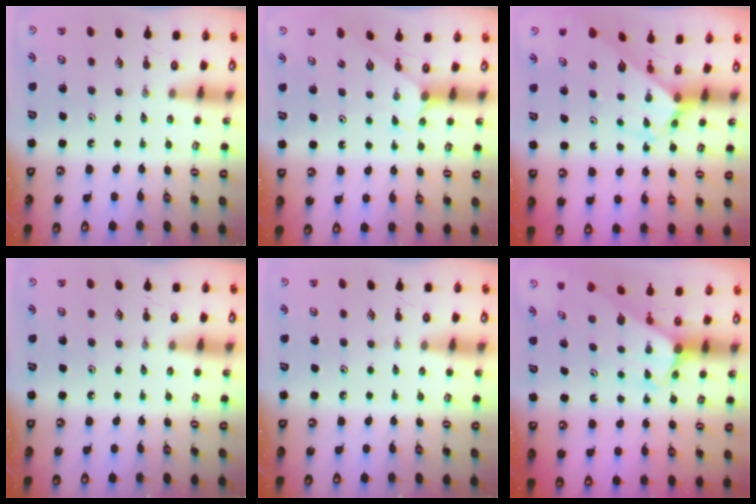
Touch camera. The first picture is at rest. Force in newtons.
{"total": 1.6, "press": 1.6, "slide": 0.3}
{"total": 2.9, "press": 2.9, "slide": 0.2}
{"total": 0.0}
{"total": 0.0}
{"total": 3.0, "press": 3.0, "slide": 0.0}